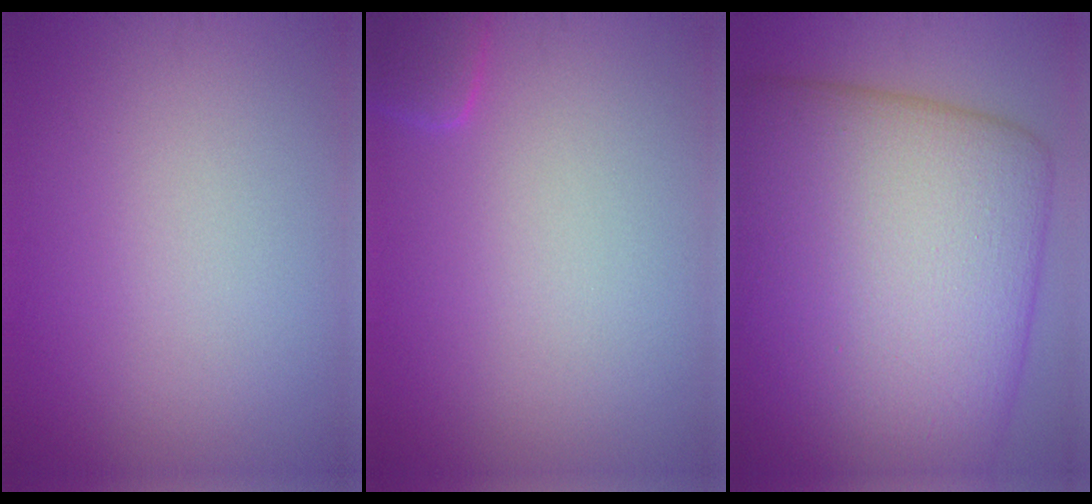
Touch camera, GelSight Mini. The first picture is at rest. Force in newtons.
{"total": 1.7, "press": 1.7, "slide": 0.2}
{"total": 20.0, "press": 20.0, "slide": 0.3}